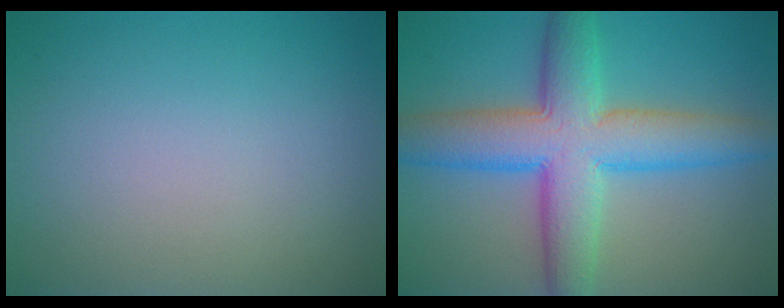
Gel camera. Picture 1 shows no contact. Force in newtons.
{"total": 9.2, "press": 9.2, "slide": 0.1}